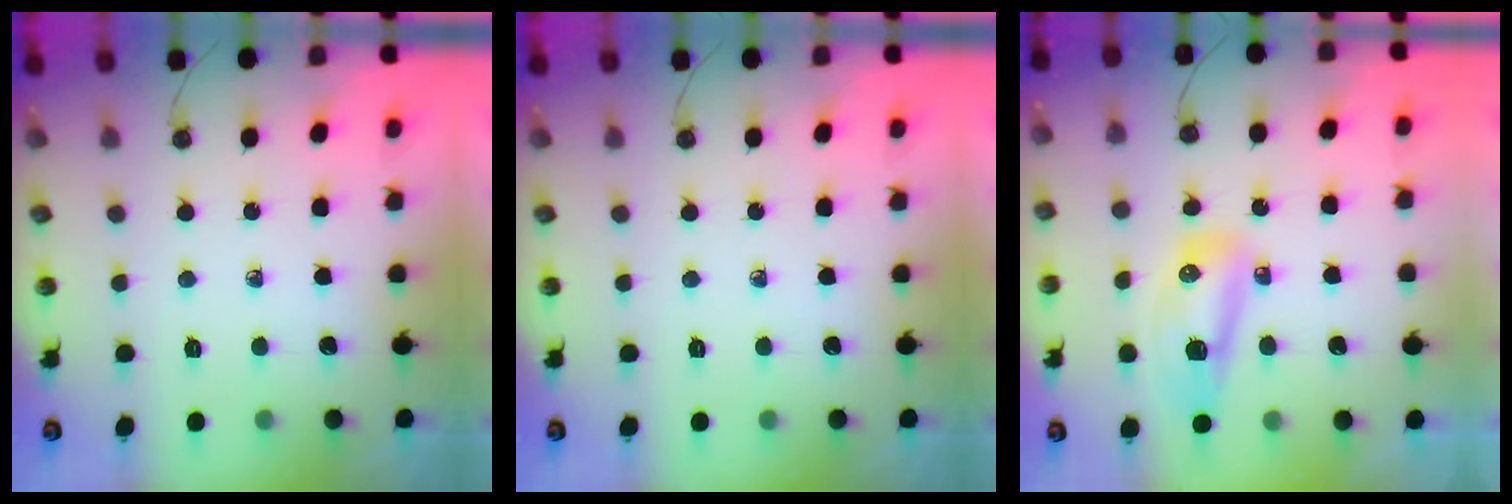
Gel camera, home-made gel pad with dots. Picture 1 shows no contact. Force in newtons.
{"total": 0.0}
{"total": 17.2, "press": 12.7, "slide": 11.6}